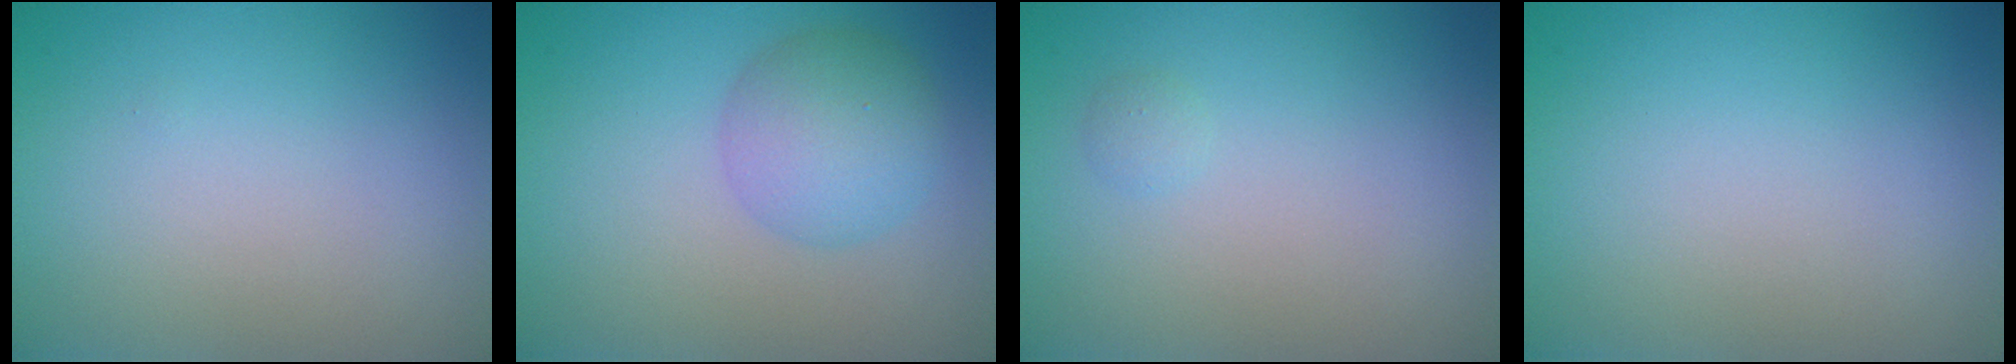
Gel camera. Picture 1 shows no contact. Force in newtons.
{"total": 4.5, "press": 4.5, "slide": 0.1}
{"total": 0.6, "press": 0.6, "slide": 0.0}
{"total": 0.0}